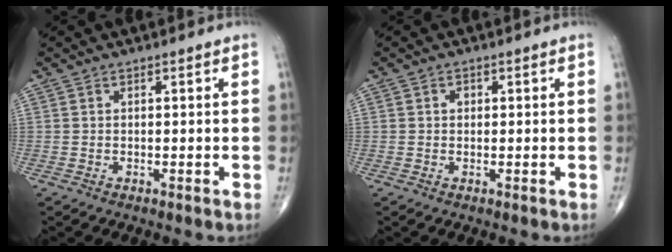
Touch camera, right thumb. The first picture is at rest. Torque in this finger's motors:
{"motor_torque": [0.09, 0.02, 0.24, 0.06, -0.03]}